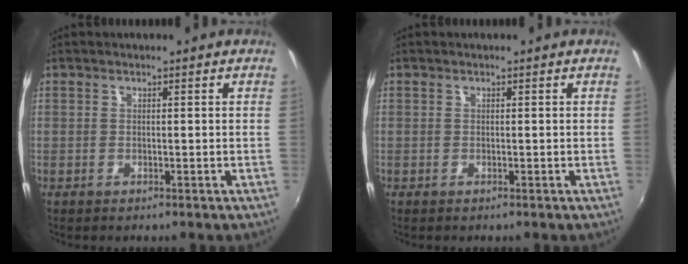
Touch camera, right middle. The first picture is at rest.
{"total": 0.0}